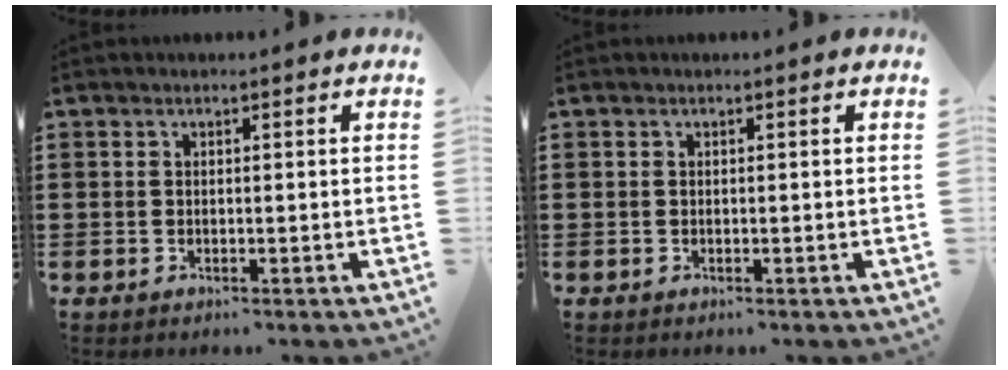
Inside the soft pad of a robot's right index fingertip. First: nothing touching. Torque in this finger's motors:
{"motor_torque": [-0.73, 1.41, 0.00, 0.00]}